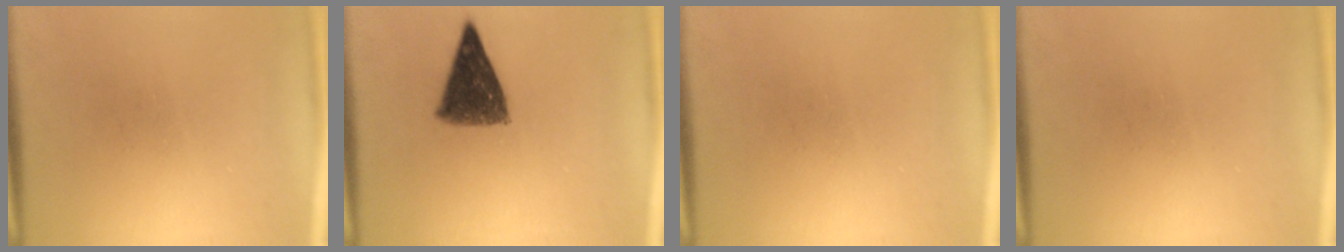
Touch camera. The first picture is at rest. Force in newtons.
{"total": 9.0}
{"total": 0.0}
{"total": 0.0}